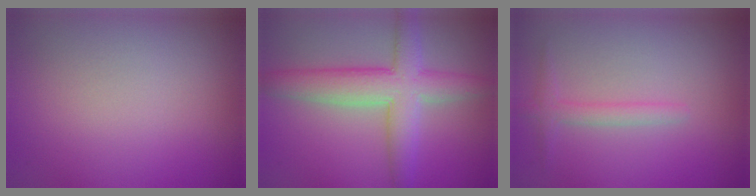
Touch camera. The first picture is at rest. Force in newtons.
{"total": 5.9, "press": 5.9, "slide": 0.2}
{"total": 1.6, "press": 1.6, "slide": 0.1}